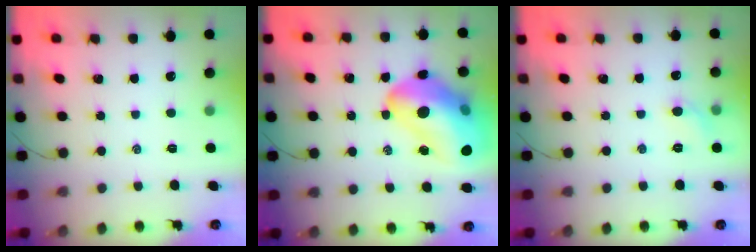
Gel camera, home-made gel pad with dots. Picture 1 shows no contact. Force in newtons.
{"total": 26.0, "press": 25.3, "slide": 5.6}
{"total": 5.4, "press": 5.1, "slide": 1.7}